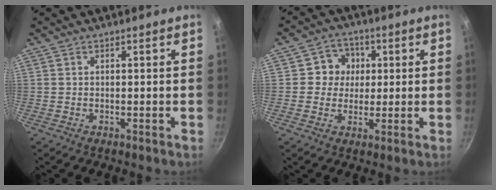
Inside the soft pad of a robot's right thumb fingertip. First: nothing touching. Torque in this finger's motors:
{"motor_torque": [-0.40, 0.26, 0.44, -0.26, -0.01]}